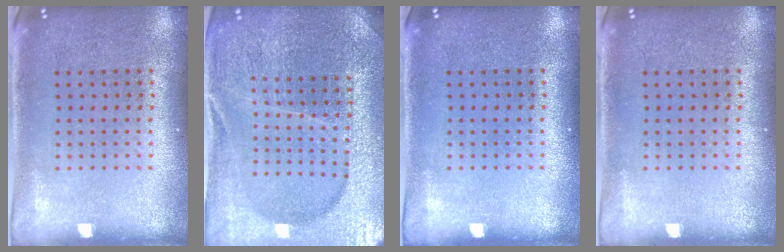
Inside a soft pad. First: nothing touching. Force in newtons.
{"total": 4.9, "press": 4.5, "slide": 1.8}
{"total": 0.0}
{"total": 0.0}